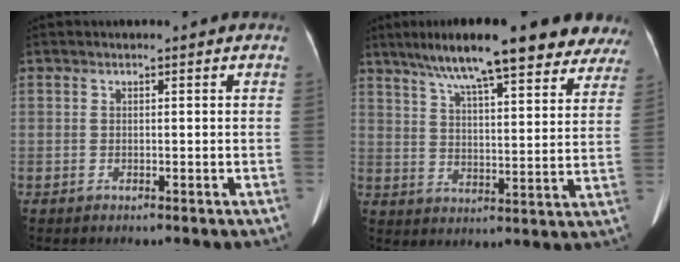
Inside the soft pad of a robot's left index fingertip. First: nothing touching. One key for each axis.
{"total": 23.0, "fx": 18.1, "fy": 4.4, "fz": 13.4, "tx": -0.200, "ty": 0.035, "tz": 0.237}